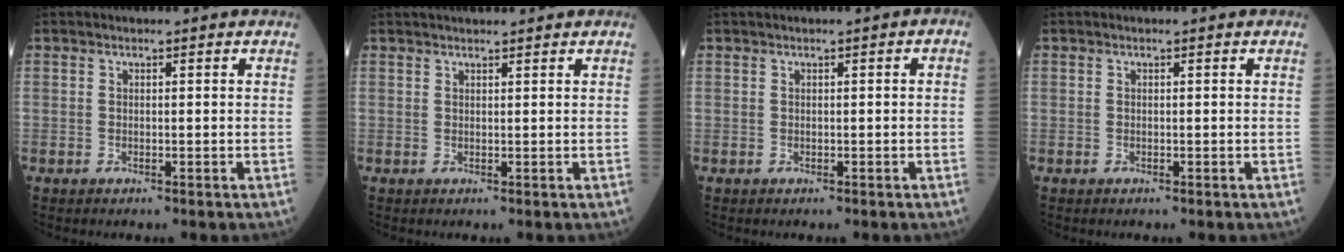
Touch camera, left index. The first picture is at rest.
{"total": 4.2, "force": [3.8, 0.4, 1.7], "torque": [-0.018, 0.029, 0.055]}
{"total": 0.8, "force": [0.1, 0.2, 0.8], "torque": [-0.010, 0.008, 0.003]}
{"total": 0.0}